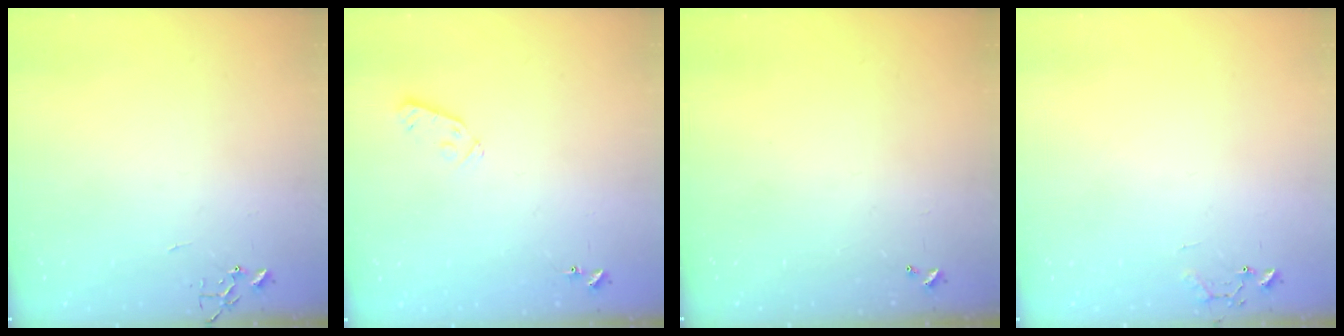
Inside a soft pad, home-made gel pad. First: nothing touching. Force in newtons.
{"total": 5.3, "press": 5.3, "slide": 0.7}
{"total": 0.0}
{"total": 7.4, "press": 7.4, "slide": 0.6}